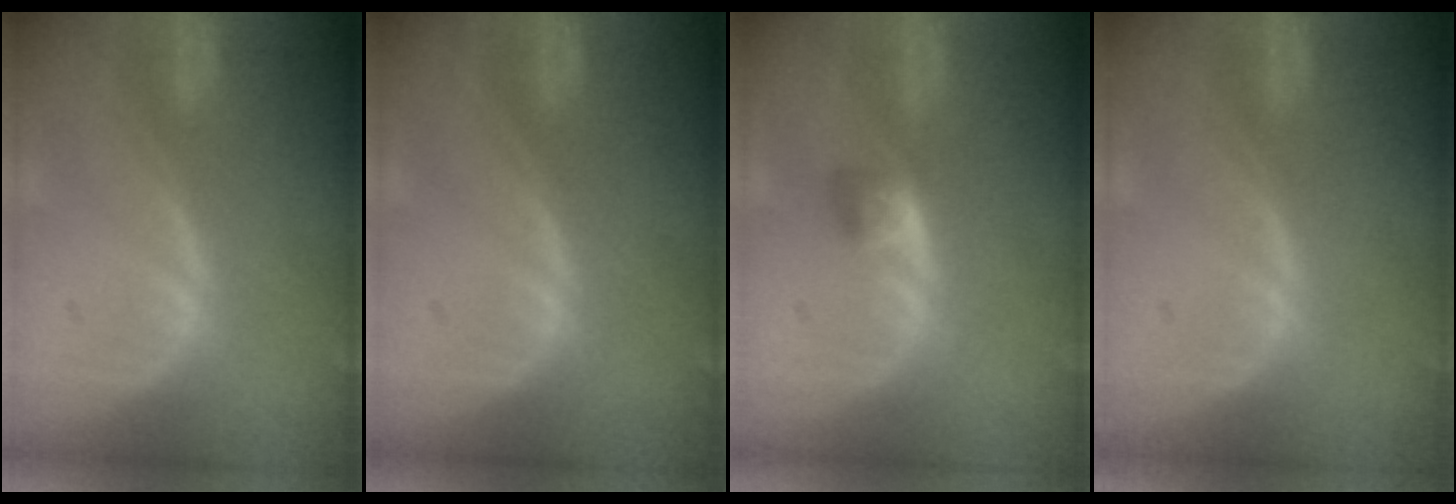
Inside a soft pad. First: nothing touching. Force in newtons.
{"total": 0.0}
{"total": 2.7, "press": 2.5, "slide": 1.1}
{"total": 0.0}